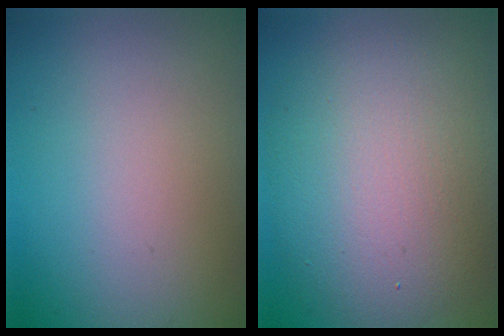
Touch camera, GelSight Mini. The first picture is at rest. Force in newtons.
{"total": 10.1, "press": 10.1, "slide": 0.8}